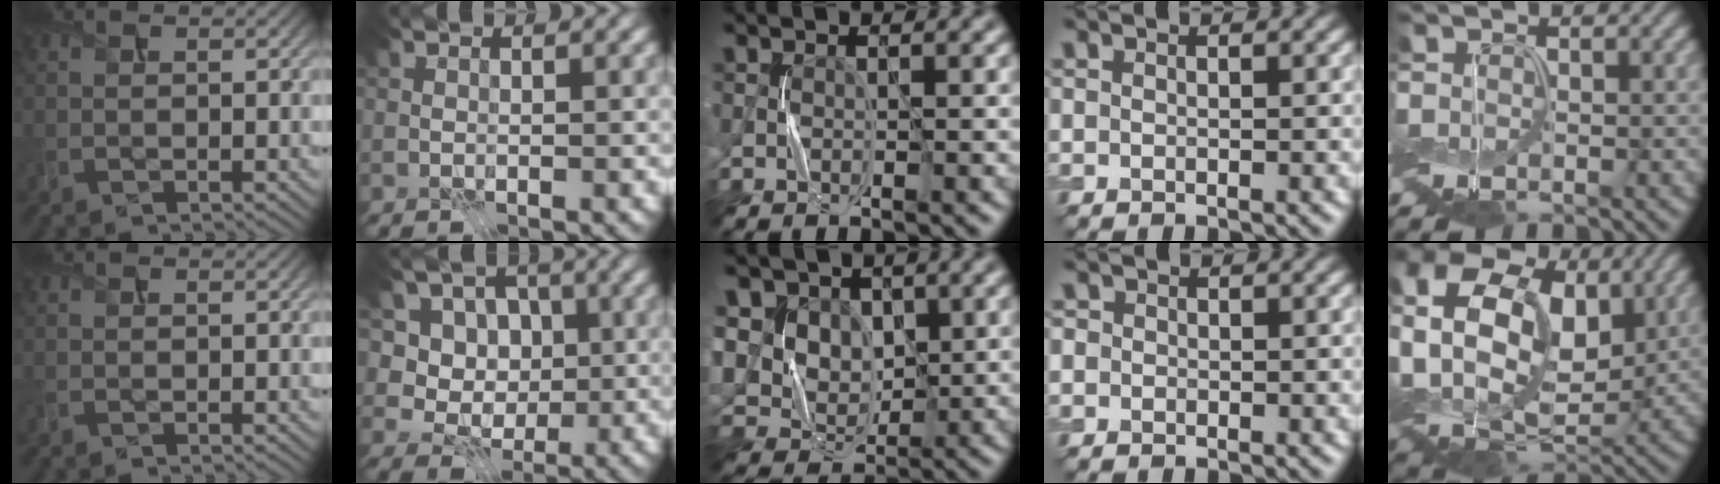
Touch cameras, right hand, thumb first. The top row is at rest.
{"index": {"total": 9.2, "force": [1.7, 8.0, 4.1], "torque": [-0.075, 0.016, 0.009]}, "middle": {"total": 7.3, "force": [2.2, 6.1, 3.5], "torque": [-0.073, 0.011, 0.030]}, "ring": {"total": 0.8, "force": [0.1, 0.7, 0.2], "torque": [-0.005, 0.003, -0.004]}, "little": {"total": 14.5, "force": [2.7, 10.2, 9.9], "torque": [-0.185, 0.024, 0.054]}}